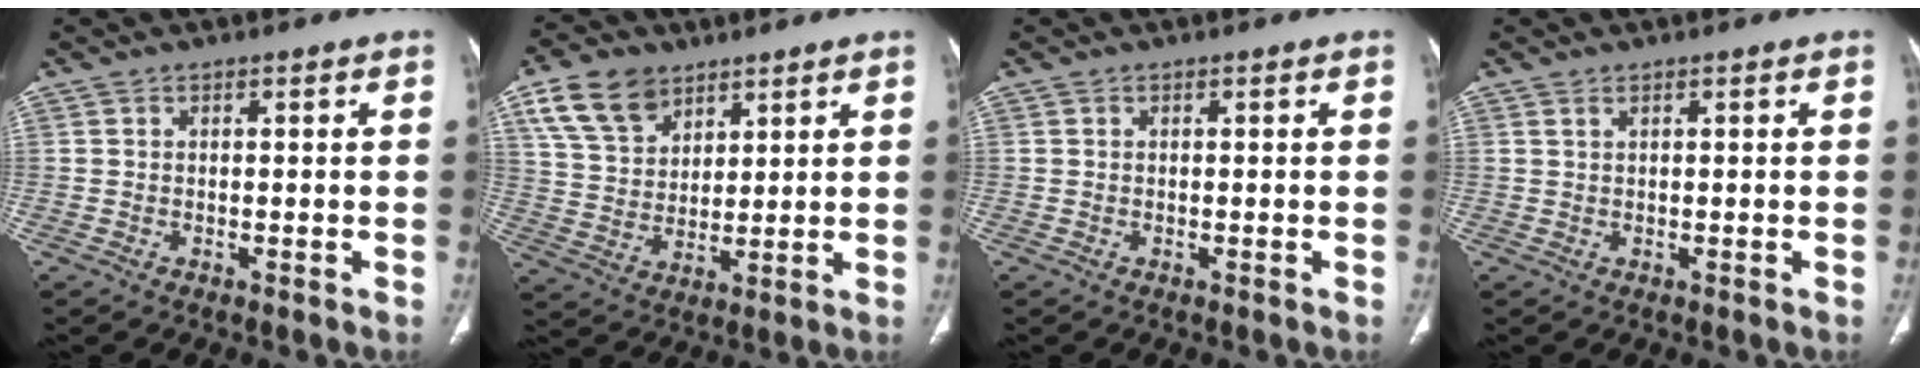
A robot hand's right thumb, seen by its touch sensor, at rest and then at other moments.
{"total": 11.5, "force": [6.7, 7.5, 5.6], "torque": [-0.088, -0.020, 0.134]}
{"total": 0.0}
{"total": 0.6, "force": [0.5, 0.1, 0.3], "torque": [-0.010, 0.001, 0.011]}